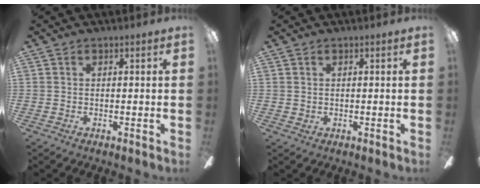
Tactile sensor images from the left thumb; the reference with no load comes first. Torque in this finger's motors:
{"motor_torque": [-0.10, 0.11, -0.24, 0.13, 0.00]}